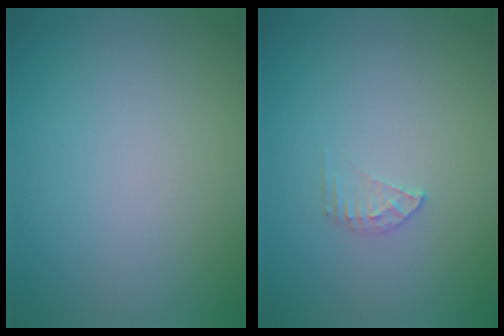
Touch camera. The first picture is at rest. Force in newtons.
{"total": 1.3, "press": 1.3, "slide": 0.1}